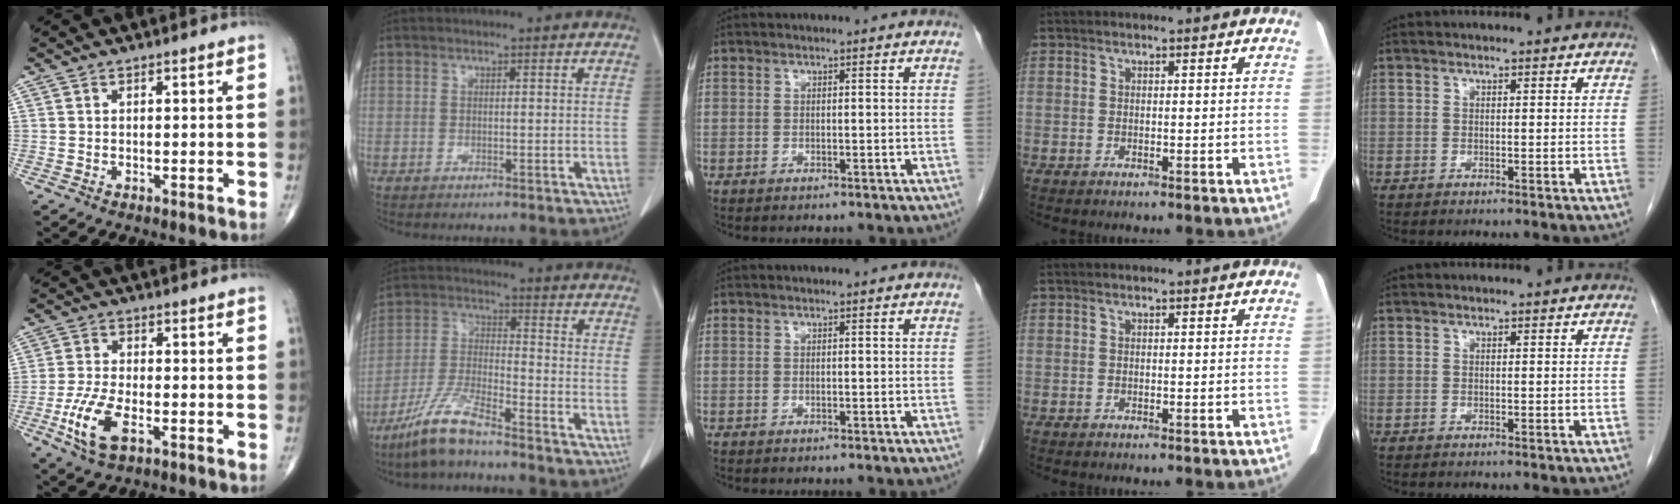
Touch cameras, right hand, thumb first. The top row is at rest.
{"thumb": {"total": 8.9, "force": [-3.5, 4.0, 7.2], "torque": [-0.162, 0.006, -0.063]}, "index": {"total": 9.0, "force": [-7.1, 1.0, 5.6], "torque": [-0.126, -0.021, -0.141]}}